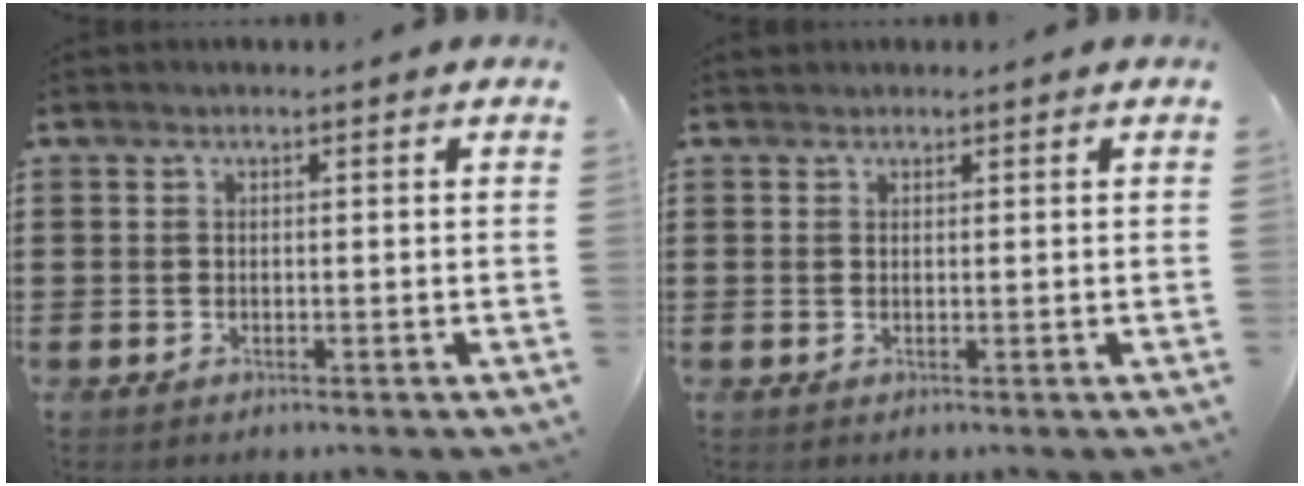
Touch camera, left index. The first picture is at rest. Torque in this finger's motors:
{"motor_torque": [0.02, 0.03, 0.01, -0.01]}